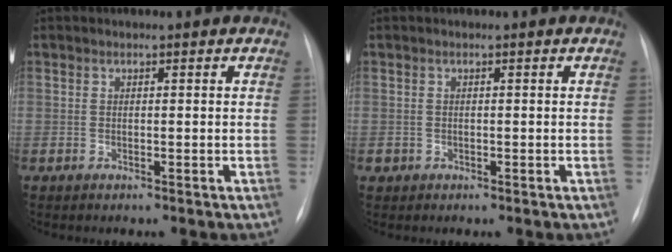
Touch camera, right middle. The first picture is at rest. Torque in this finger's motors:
{"motor_torque": [0.79, -0.91, 0.03, 0.02]}